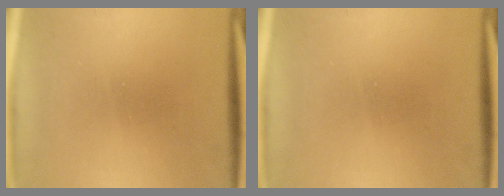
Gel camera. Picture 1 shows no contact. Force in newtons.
{"total": 0.0}